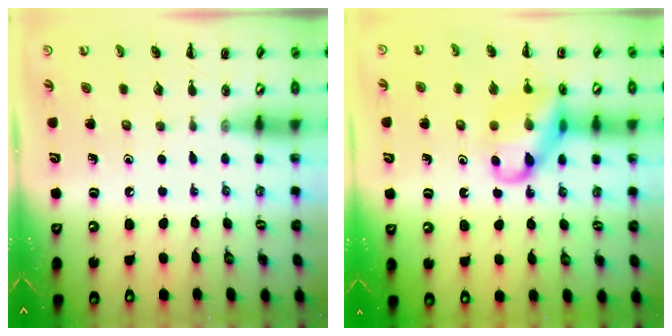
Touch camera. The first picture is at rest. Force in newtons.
{"total": 14.3, "press": 14.1, "slide": 2.3}